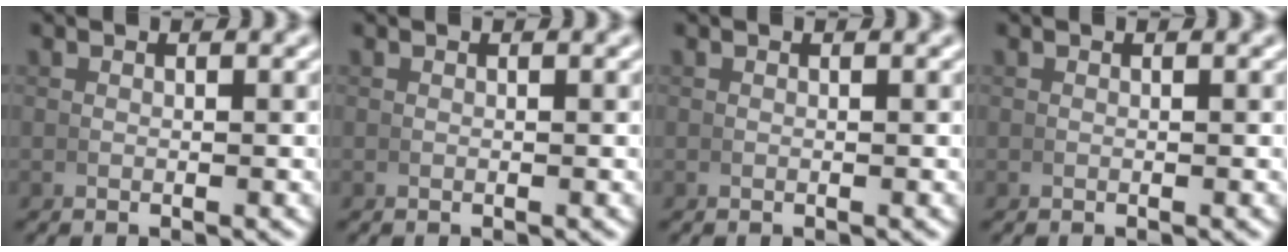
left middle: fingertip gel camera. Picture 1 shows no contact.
{"total": 0.0}
{"total": 0.7, "force": [0.1, -0.6, -0.2], "torque": [0.009, -0.002, 0.006]}
{"total": 0.0}